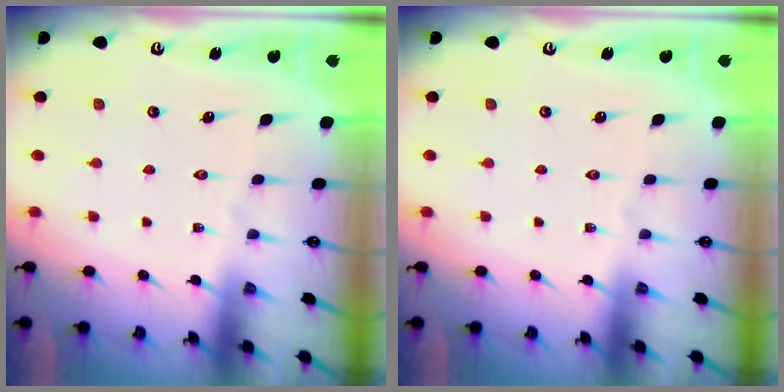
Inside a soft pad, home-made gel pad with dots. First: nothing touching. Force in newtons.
{"total": 0.0}